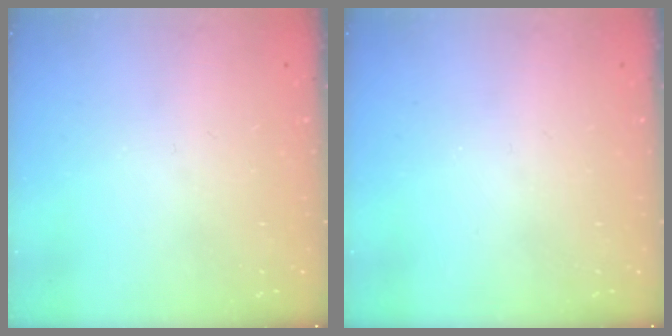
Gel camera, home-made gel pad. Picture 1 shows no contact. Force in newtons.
{"total": 0.0}